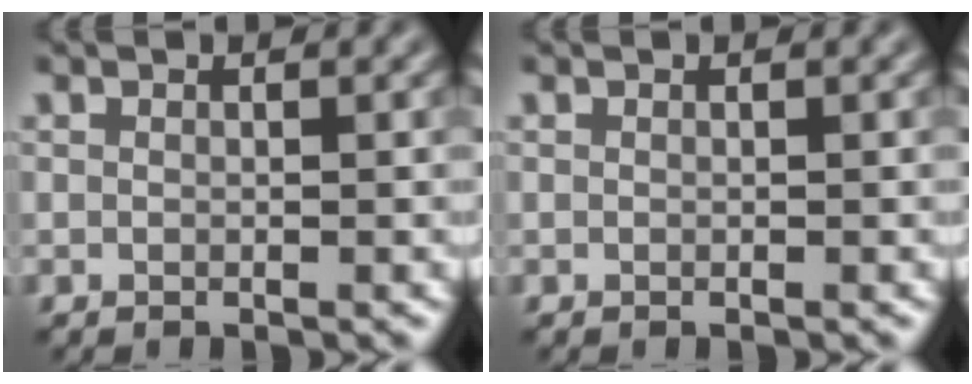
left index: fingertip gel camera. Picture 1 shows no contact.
{"total": 0.0}